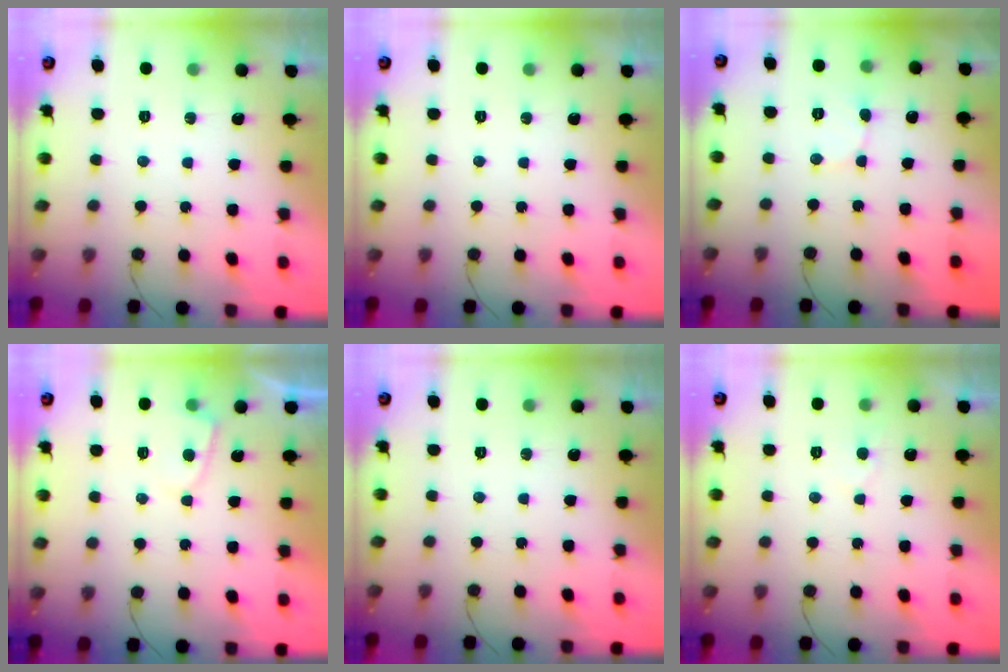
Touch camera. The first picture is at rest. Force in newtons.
{"total": 0.0}
{"total": 1.6, "press": 1.6, "slide": 0.1}
{"total": 2.1, "press": 2.1, "slide": 0.3}
{"total": 0.0}
{"total": 4.1, "press": 4.1, "slide": 0.2}